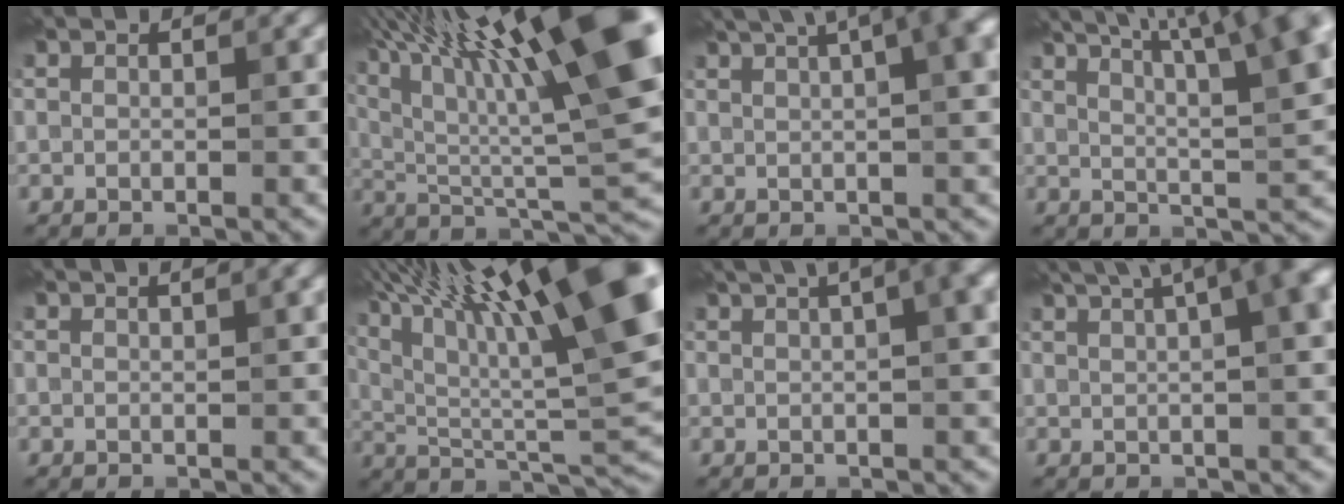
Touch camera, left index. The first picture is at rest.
{"total": 18.2, "force": [7.6, 5.0, 15.8], "torque": [-0.259, 0.037, 0.126]}
{"total": 13.5, "force": [6.8, 5.6, 10.3], "torque": [-0.109, 0.071, 0.070]}
{"total": 12.9, "force": [7.0, 3.6, 10.2], "torque": [-0.118, 0.031, 0.084]}
{"total": 1.6, "force": [0.9, 0.3, 1.3], "torque": [-0.012, 0.001, 0.011]}
{"total": 19.9, "force": [9.1, 6.0, 16.7], "torque": [-0.260, 0.059, 0.144]}
{"total": 12.3, "force": [6.1, 5.5, 9.2], "torque": [-0.087, 0.065, 0.058]}
{"total": 14.9, "force": [7.3, 6.2, 11.4], "torque": [-0.125, 0.081, 0.074]}